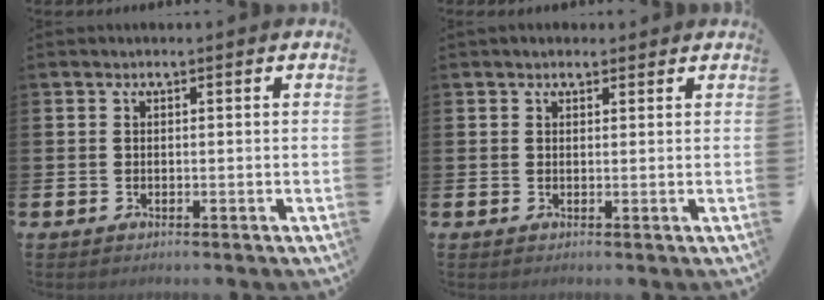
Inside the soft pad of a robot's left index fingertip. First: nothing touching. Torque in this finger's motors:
{"motor_torque": [0.50, -0.72, 0.03, 0.01]}